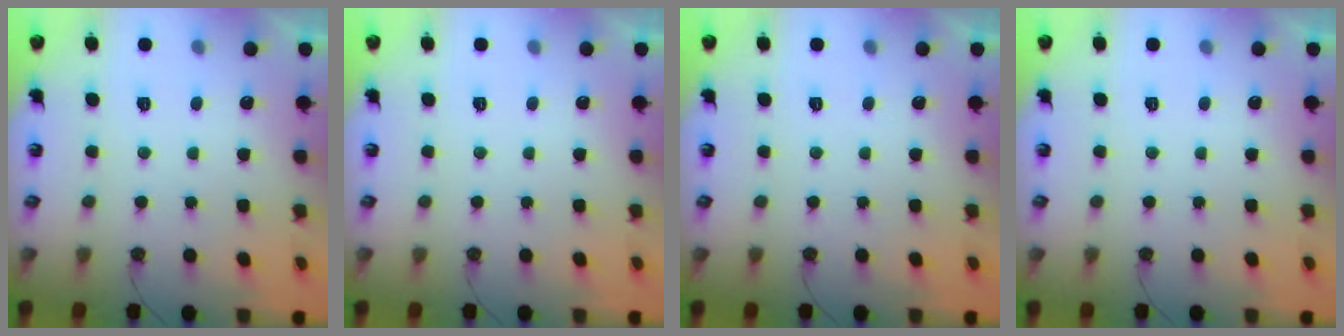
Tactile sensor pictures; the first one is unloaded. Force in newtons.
{"total": 0.0}
{"total": 0.0}
{"total": 0.0}